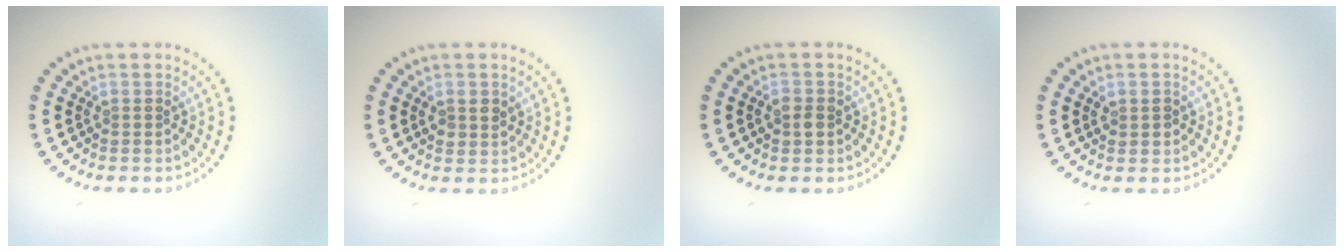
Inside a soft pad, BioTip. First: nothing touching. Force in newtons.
{"total": 1.5, "press": 1.5, "slide": 0.4}
{"total": 1.4, "press": 1.4, "slide": 0.3}
{"total": 1.4, "press": 1.3, "slide": 0.4}